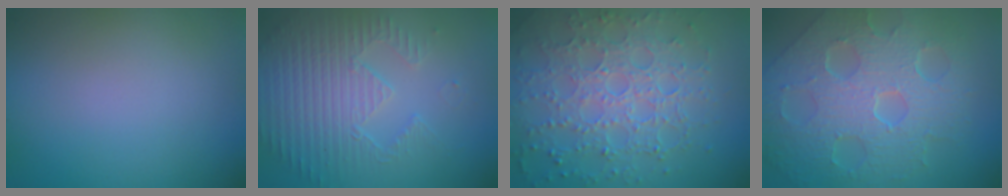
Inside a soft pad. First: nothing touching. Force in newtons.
{"total": 3.8, "press": 3.6, "slide": 1.2}
{"total": 7.7, "press": 5.6, "slide": 5.4}
{"total": 8.8, "press": 6.1, "slide": 6.4}